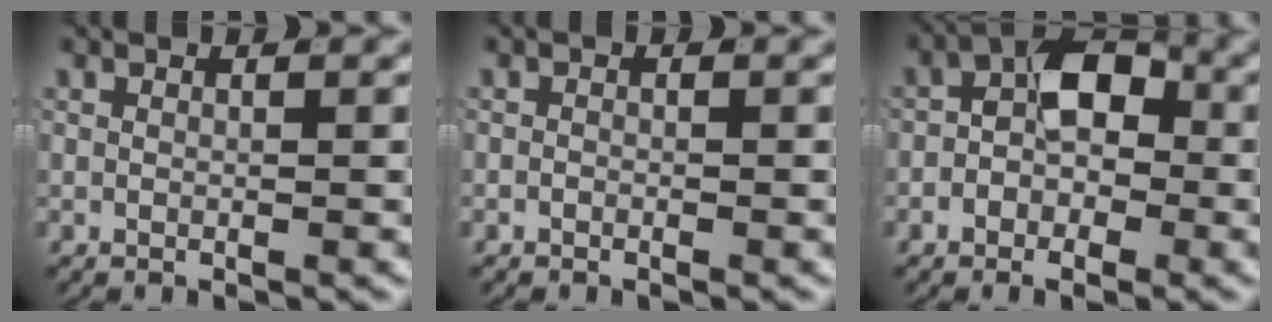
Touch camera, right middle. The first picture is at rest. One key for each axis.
{"total": 0.0}
{"total": 5.3, "fx": -0.7, "fy": 3.5, "fz": 4.0, "tx": -0.060, "ty": 0.003, "tz": -0.018}